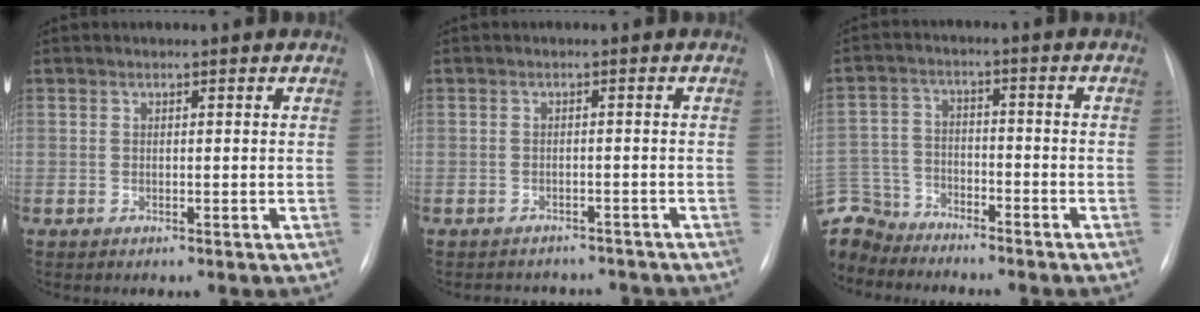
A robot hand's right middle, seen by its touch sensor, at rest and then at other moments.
{"total": 5.9, "force": [-5.3, 2.6, 0.1], "torque": [0.005, 0.015, -0.061]}
{"total": 12.5, "force": [-11.0, 5.5, 2.1], "torque": [-0.071, 0.015, -0.203]}